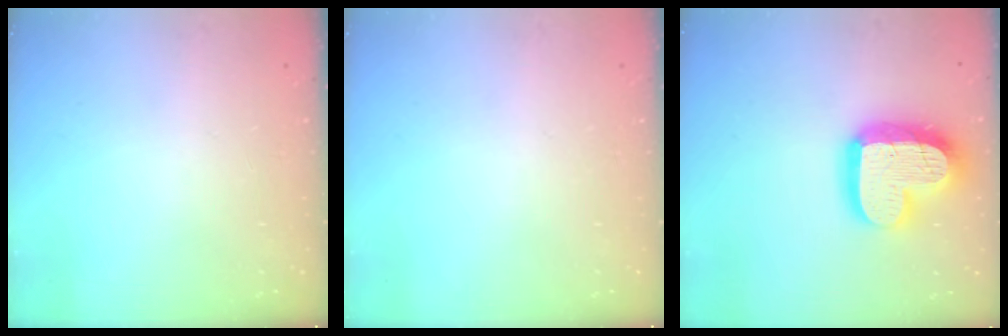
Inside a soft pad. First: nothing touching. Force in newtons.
{"total": 0.0}
{"total": 20.3, "press": 20.3, "slide": 1.8}